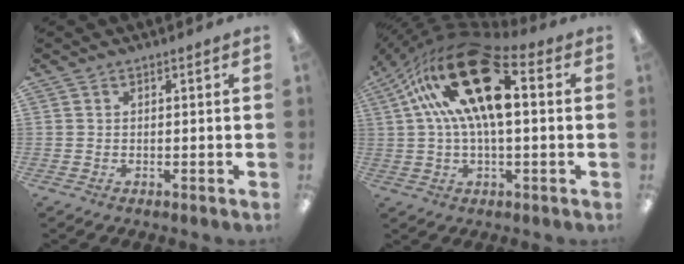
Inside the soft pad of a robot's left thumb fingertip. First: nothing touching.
{"total": 24.0, "force": [8.1, 10.9, 19.8], "torque": [-0.344, -0.021, 0.139]}